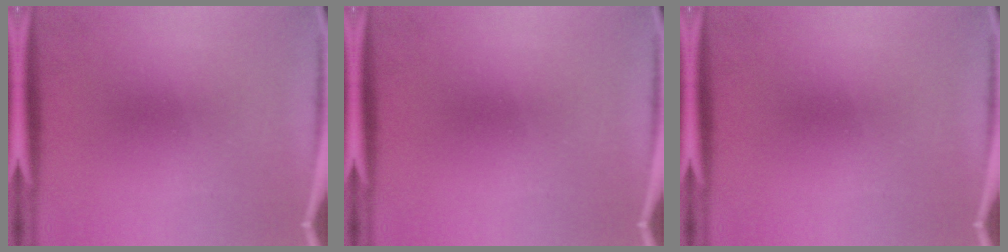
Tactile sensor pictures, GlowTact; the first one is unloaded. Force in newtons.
{"total": 0.0}
{"total": 0.0}